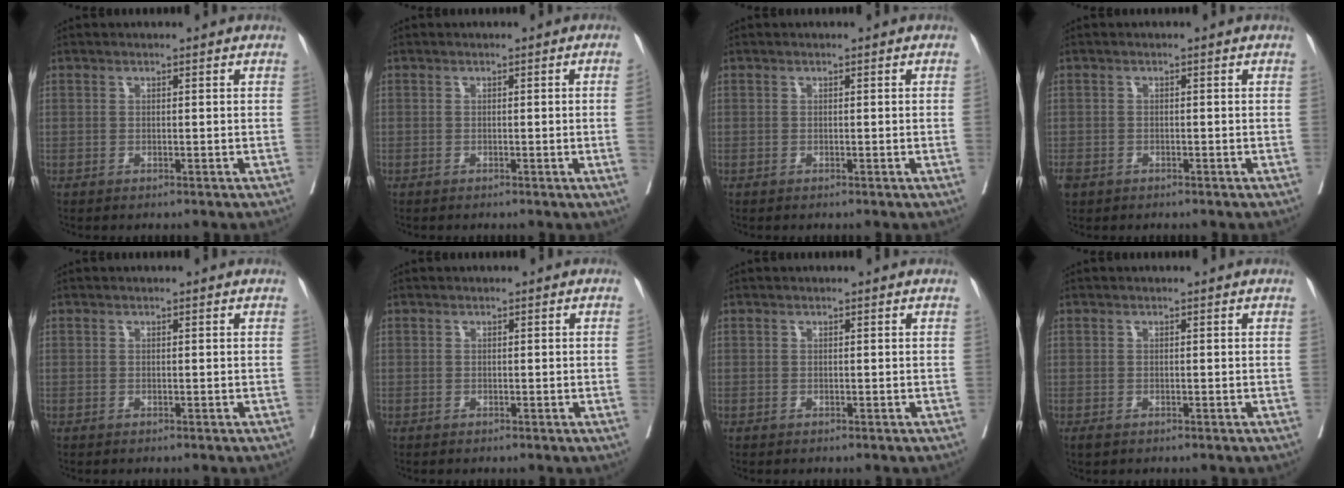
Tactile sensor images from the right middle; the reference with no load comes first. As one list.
[{"total": 2.4, "force": [-0.3, -1.1, 2.1], "torque": [-0.026, -0.003, 0.000]}, {"total": 0.5, "force": [0.0, -0.3, 0.5], "torque": [-0.001, 0.001, 0.001]}, {"total": 2.3, "force": [-1.5, 1.6, 0.7], "torque": [-0.020, -0.002, -0.026]}, {"total": 0.0}, {"total": 0.9, "force": [0.0, -0.4, 0.8], "torque": [-0.007, 0.000, 0.001]}, {"total": 0.0}, {"total": 0.9, "force": [-0.6, 0.5, 0.5], "torque": [-0.010, -0.002, -0.006]}]